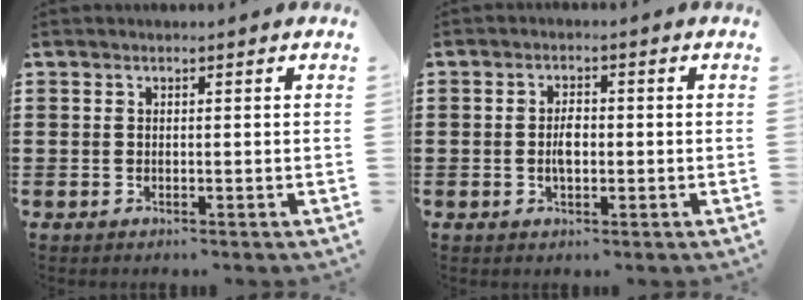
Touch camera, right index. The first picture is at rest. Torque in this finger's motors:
{"motor_torque": [2.14, 0.00, 0.09, 0.08]}